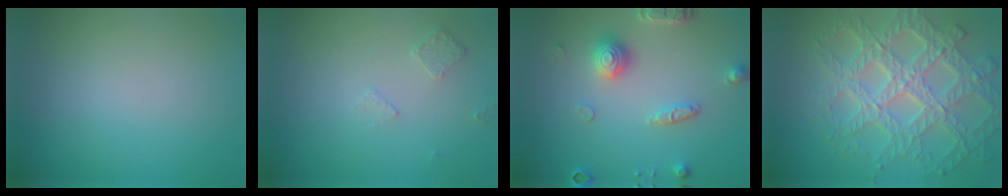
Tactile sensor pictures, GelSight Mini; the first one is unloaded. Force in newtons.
{"total": 0.8, "press": 0.6, "slide": 0.5}
{"total": 3.7, "press": 3.3, "slide": 1.6}
{"total": 6.2, "press": 5.6, "slide": 2.6}